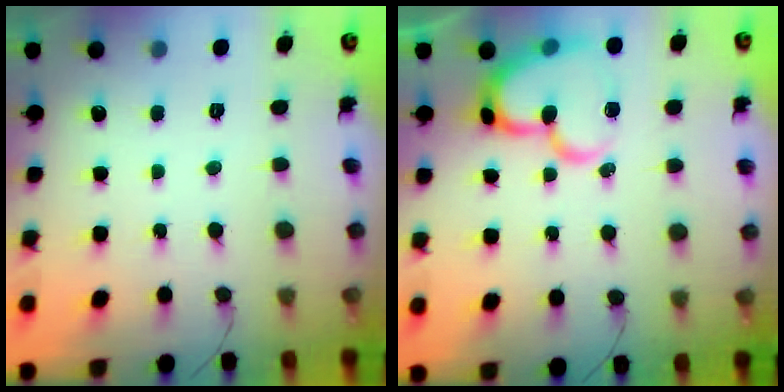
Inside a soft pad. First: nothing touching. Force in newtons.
{"total": 17.4, "press": 17.4, "slide": 1.4}